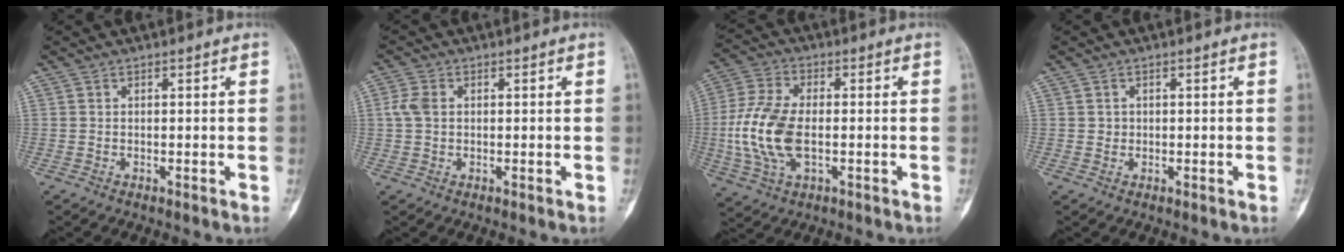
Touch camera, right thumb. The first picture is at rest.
{"total": 3.2, "force": [0.4, 2.3, 2.2], "torque": [-0.054, 0.006, 0.005]}
{"total": 13.4, "force": [-1.5, 7.3, 11.1], "torque": [-0.249, 0.005, -0.029]}
{"total": 1.0, "force": [0.1, 0.9, 0.2], "torque": [0.002, 0.002, 0.003]}